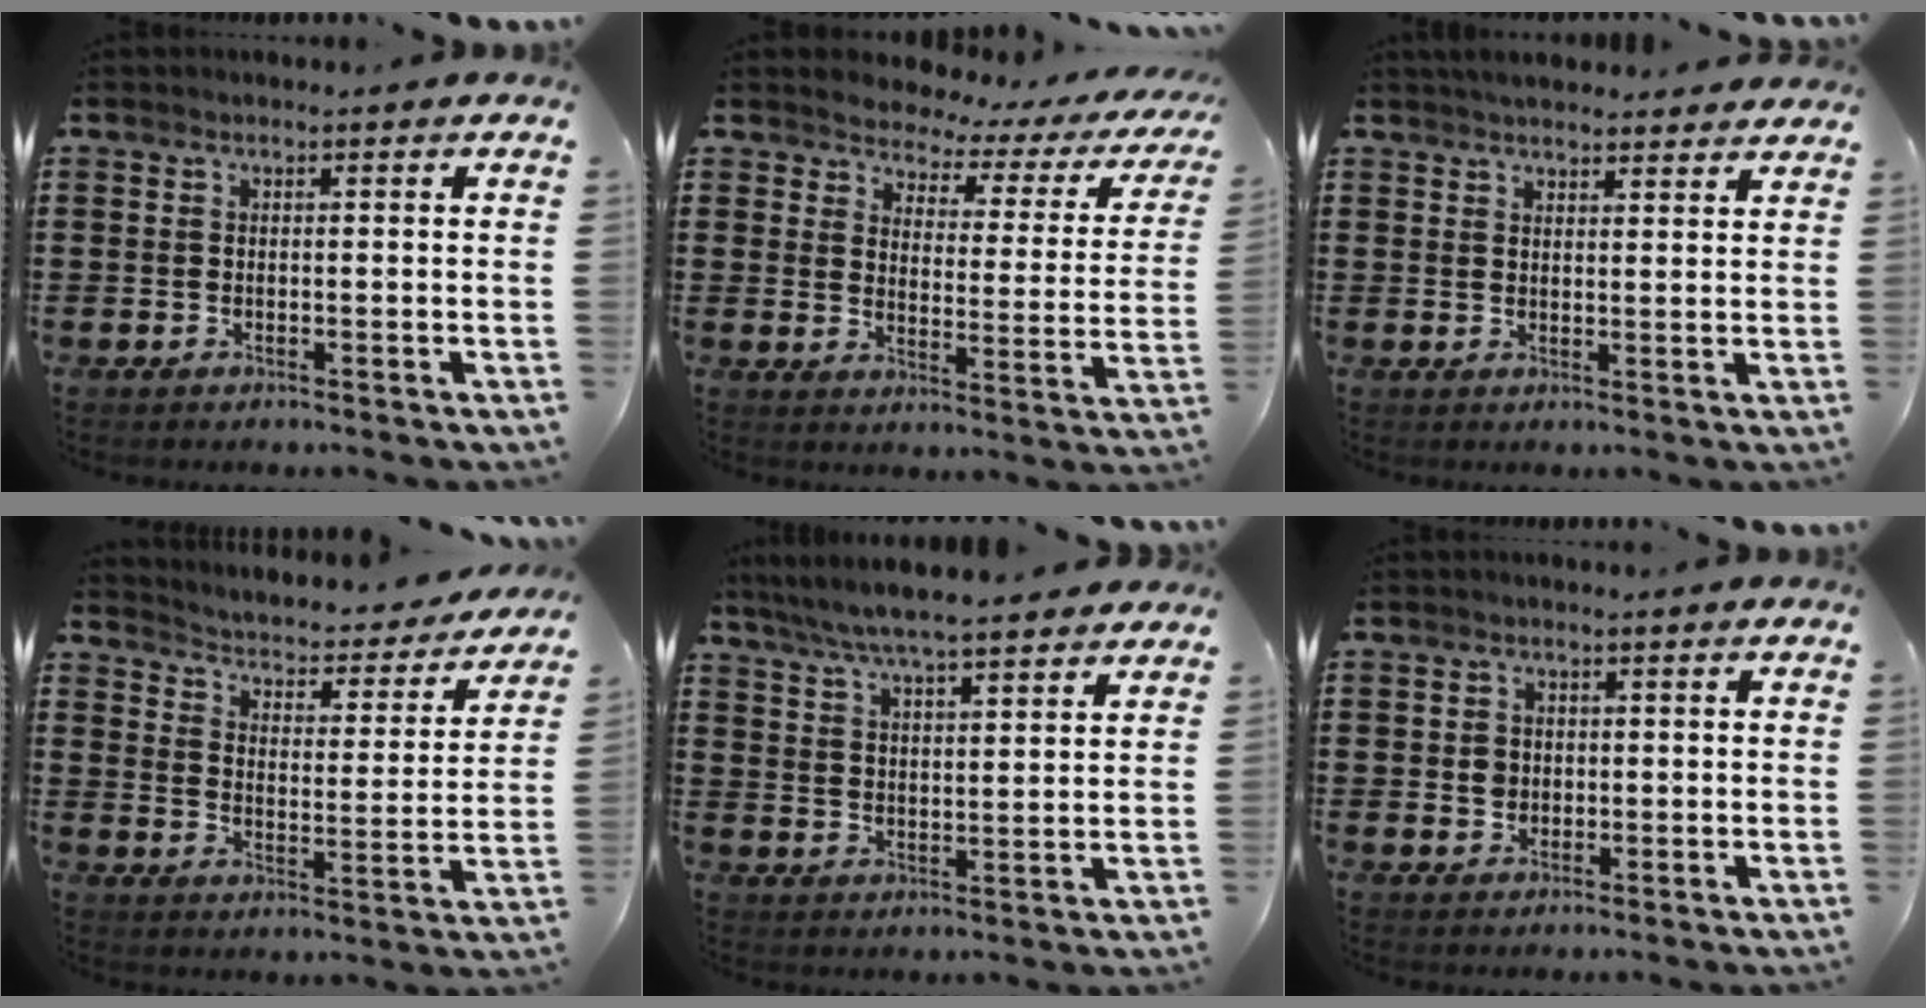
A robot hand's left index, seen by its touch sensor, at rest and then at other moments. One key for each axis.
{"total": 2.9, "fx": 2.7, "fy": 0.8, "fz": 0.4, "tx": -0.032, "ty": -0.025, "tz": 0.039}
{"total": 3.2, "fx": 3.1, "fy": 0.2, "fz": 0.5, "tx": -0.018, "ty": -0.006, "tz": 0.059}
{"total": 2.3, "fx": 2.3, "fy": 0.2, "fz": 0.4, "tx": -0.026, "ty": -0.029, "tz": 0.026}
{"total": 5.9, "fx": 5.4, "fy": 0.1, "fz": 2.2, "tx": -0.064, "ty": -0.024, "tz": 0.095}
{"total": 2.0, "fx": 0.1, "fy": 1.8, "fz": 0.9, "tx": -0.023, "ty": 0.008, "tz": 0.001}